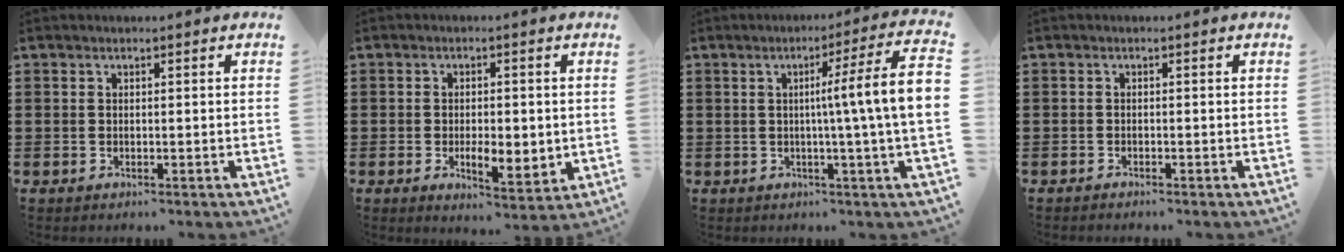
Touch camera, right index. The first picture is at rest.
{"total": 4.3, "force": [-0.5, 2.0, 3.8], "torque": [-0.069, 0.006, -0.010]}
{"total": 8.4, "force": [0.0, -0.8, 8.4], "torque": [-0.135, -0.017, -0.009]}
{"total": 0.6, "force": [-0.6, 0.0, 0.1], "torque": [-0.003, -0.002, -0.013]}